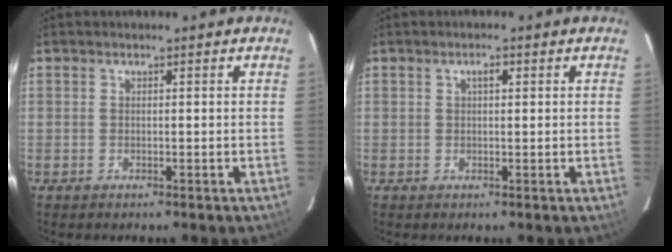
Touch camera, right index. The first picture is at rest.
{"total": 1.6, "force": [0.6, 0.7, 1.3], "torque": [-0.021, 0.005, 0.009]}